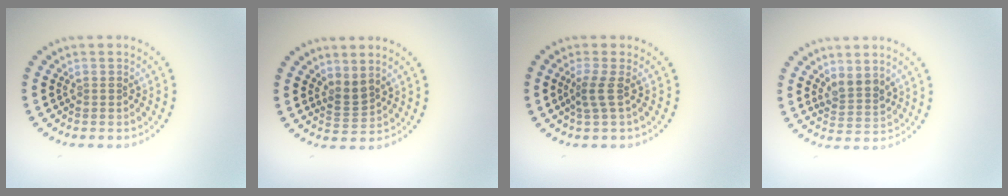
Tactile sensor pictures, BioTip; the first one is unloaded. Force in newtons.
{"total": 1.8, "press": 1.3, "slide": 1.3}
{"total": 1.9, "press": 1.2, "slide": 1.5}
{"total": 2.2, "press": 1.8, "slide": 1.2}